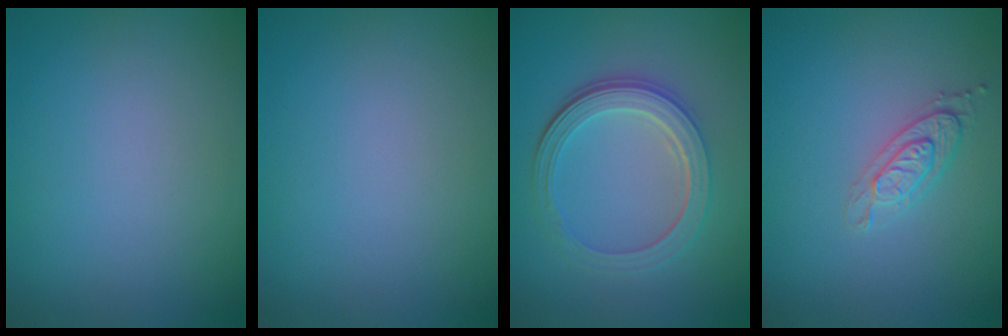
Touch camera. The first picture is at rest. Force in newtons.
{"total": 0.0}
{"total": 5.0, "press": 3.8, "slide": 3.2}
{"total": 2.0, "press": 1.9, "slide": 0.4}